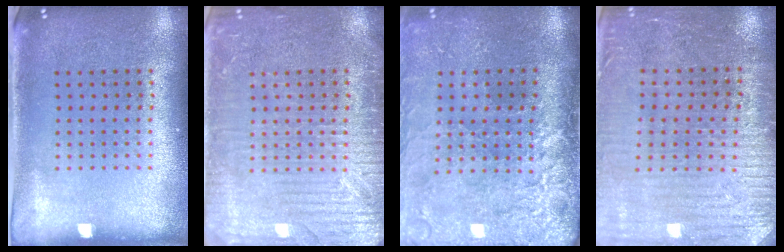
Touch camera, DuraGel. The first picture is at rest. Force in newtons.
{"total": 5.1, "press": 5.1, "slide": 0.7}
{"total": 4.4, "press": 3.6, "slide": 2.5}
{"total": 3.1, "press": 3.0, "slide": 0.9}